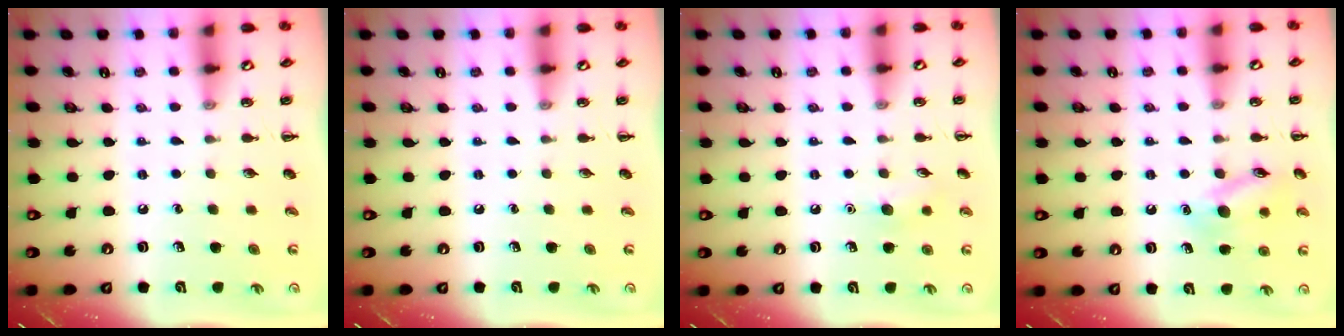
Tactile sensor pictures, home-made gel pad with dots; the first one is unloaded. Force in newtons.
{"total": 0.0}
{"total": 6.8, "press": 6.6, "slide": 1.8}
{"total": 12.0, "press": 12.0, "slide": 0.7}